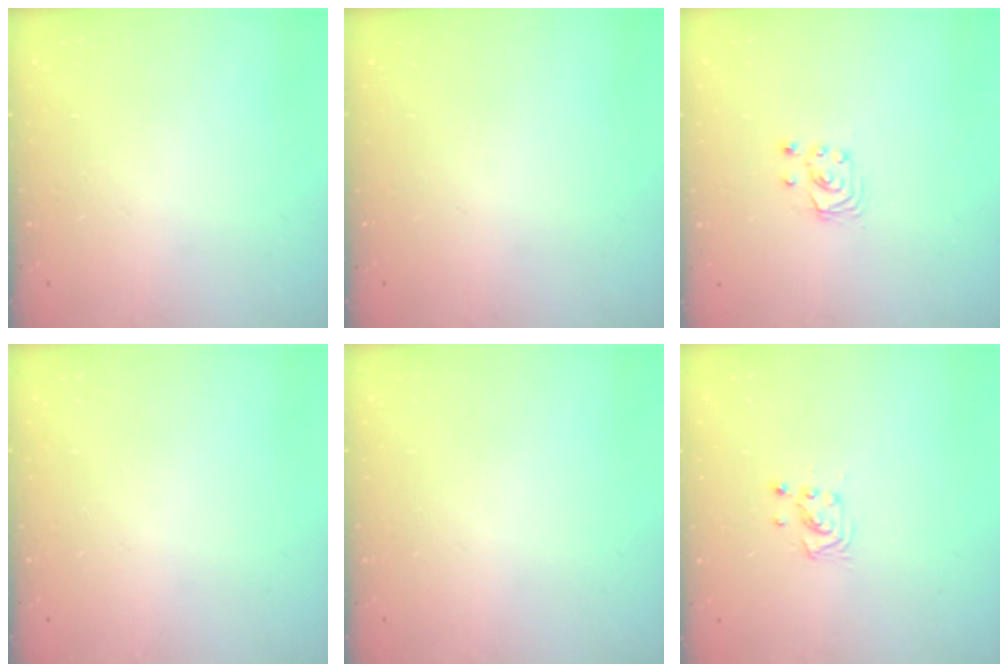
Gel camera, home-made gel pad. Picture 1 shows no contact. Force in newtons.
{"total": 0.0}
{"total": 2.5, "press": 2.5, "slide": 0.3}
{"total": 0.0}
{"total": 0.0}
{"total": 3.0, "press": 2.9, "slide": 0.5}